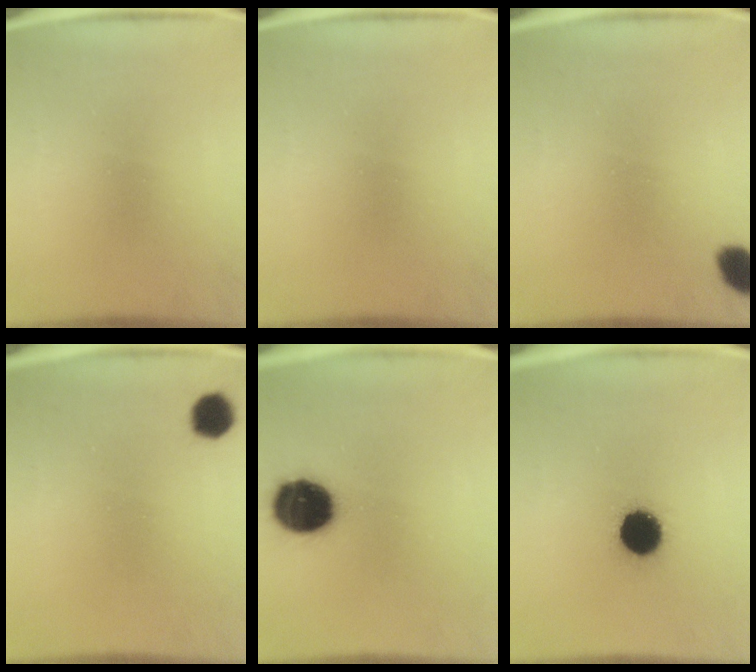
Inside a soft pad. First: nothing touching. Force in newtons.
{"total": 0.0}
{"total": 4.3}
{"total": 3.2}
{"total": 15.4}
{"total": 12.0}